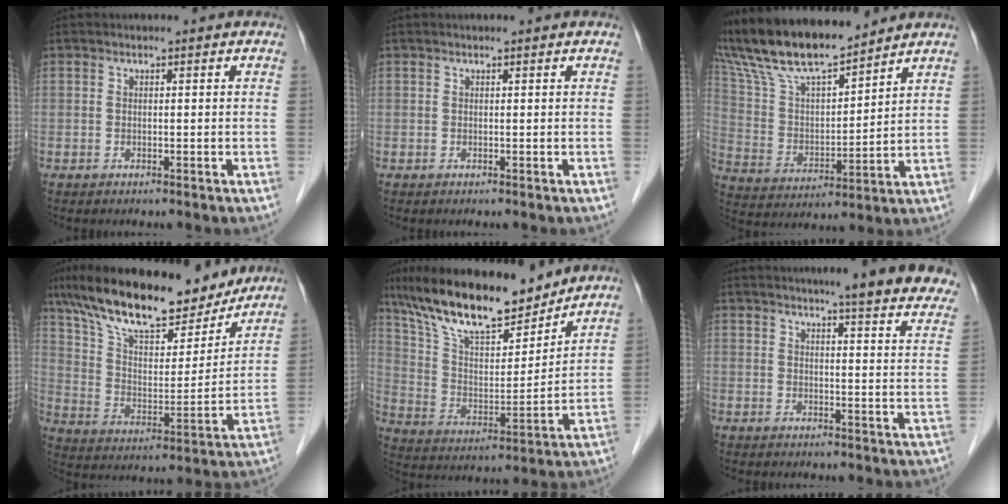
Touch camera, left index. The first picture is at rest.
{"total": 0.7, "force": [0.6, 0.0, 0.3], "torque": [-0.006, 0.012, 0.009]}
{"total": 15.5, "force": [13.8, 2.0, 6.7], "torque": [-0.140, 0.009, 0.267]}
{"total": 21.2, "force": [17.3, 5.5, 10.9], "torque": [-0.189, 0.013, 0.285]}
{"total": 18.0, "force": [14.9, 3.9, 9.3], "torque": [-0.168, 0.006, 0.270]}
{"total": 18.2, "force": [15.8, 1.1, 9.0], "torque": [-0.101, -0.028, 0.172]}